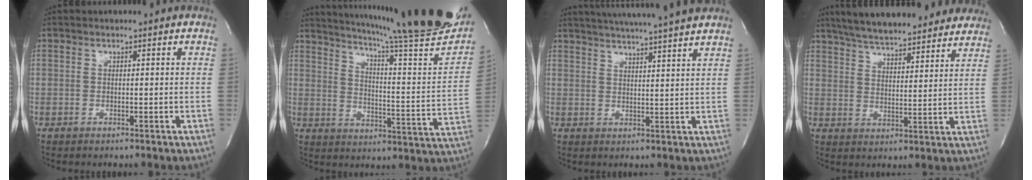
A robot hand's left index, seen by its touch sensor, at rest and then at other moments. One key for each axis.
{"total": 30.0, "fx": 25.4, "fy": 0.9, "fz": 15.8, "tx": -0.236, "ty": -0.091, "tz": 0.323}
{"total": 15.7, "fx": 14.1, "fy": -0.8, "fz": 7.0, "tx": -0.122, "ty": 0.001, "tz": 0.188}
{"total": 22.4, "fx": 19.7, "fy": 4.6, "fz": 9.8, "tx": -0.160, "ty": 0.025, "tz": 0.264}